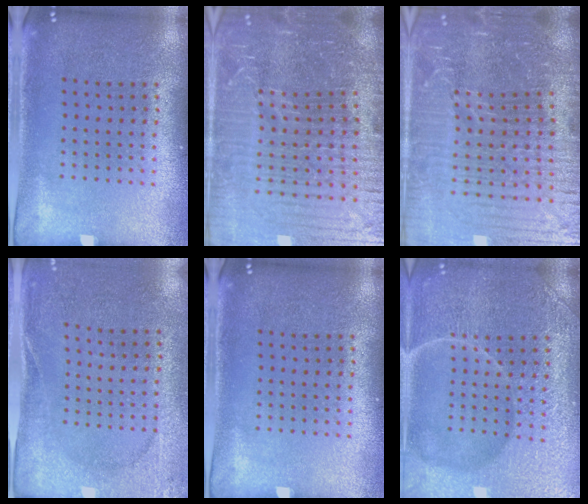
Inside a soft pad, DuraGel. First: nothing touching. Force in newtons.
{"total": 6.7, "press": 5.8, "slide": 3.3}
{"total": 6.9, "press": 6.0, "slide": 3.4}
{"total": 2.6, "press": 2.4, "slide": 0.9}
{"total": 0.0}
{"total": 7.4, "press": 7.4, "slide": 1.0}